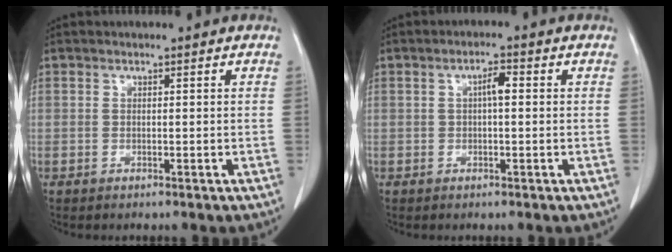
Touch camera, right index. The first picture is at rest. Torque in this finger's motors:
{"motor_torque": [0.36, -0.17, 0.14, 0.04]}